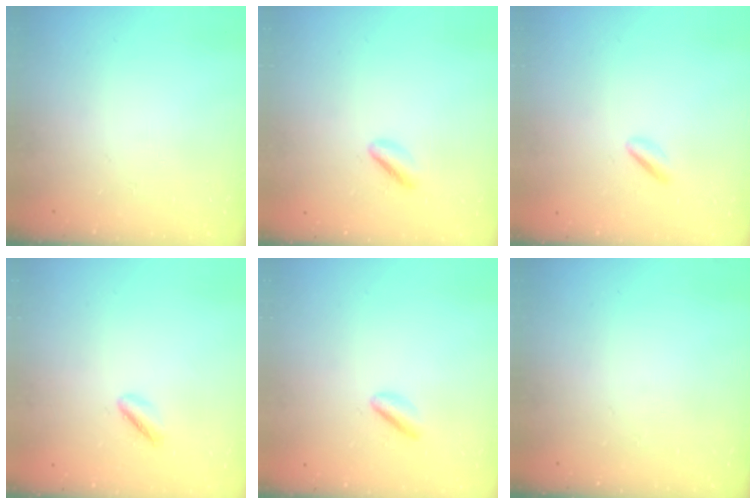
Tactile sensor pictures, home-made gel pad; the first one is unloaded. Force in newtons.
{"total": 3.7, "press": 3.6, "slide": 0.8}
{"total": 1.4, "press": 1.2, "slide": 0.8}
{"total": 1.6, "press": 1.5, "slide": 0.4}
{"total": 2.8, "press": 2.6, "slide": 1.0}
{"total": 0.0}